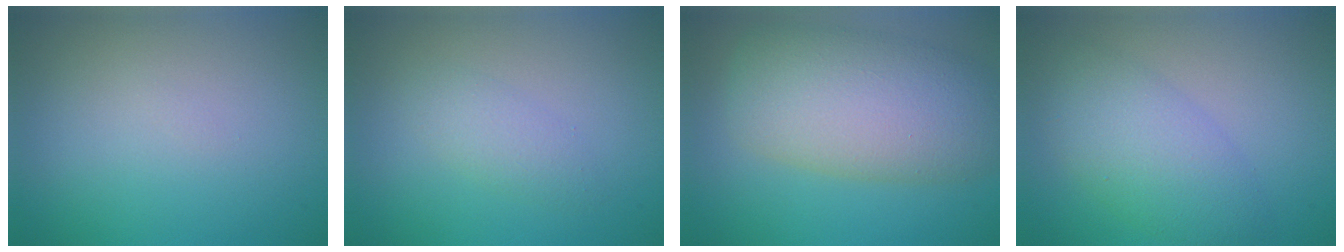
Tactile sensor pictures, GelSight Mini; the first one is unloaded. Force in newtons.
{"total": 1.8, "press": 1.8, "slide": 0.1}
{"total": 8.9, "press": 8.8, "slide": 0.7}
{"total": 5.3, "press": 5.3, "slide": 0.2}